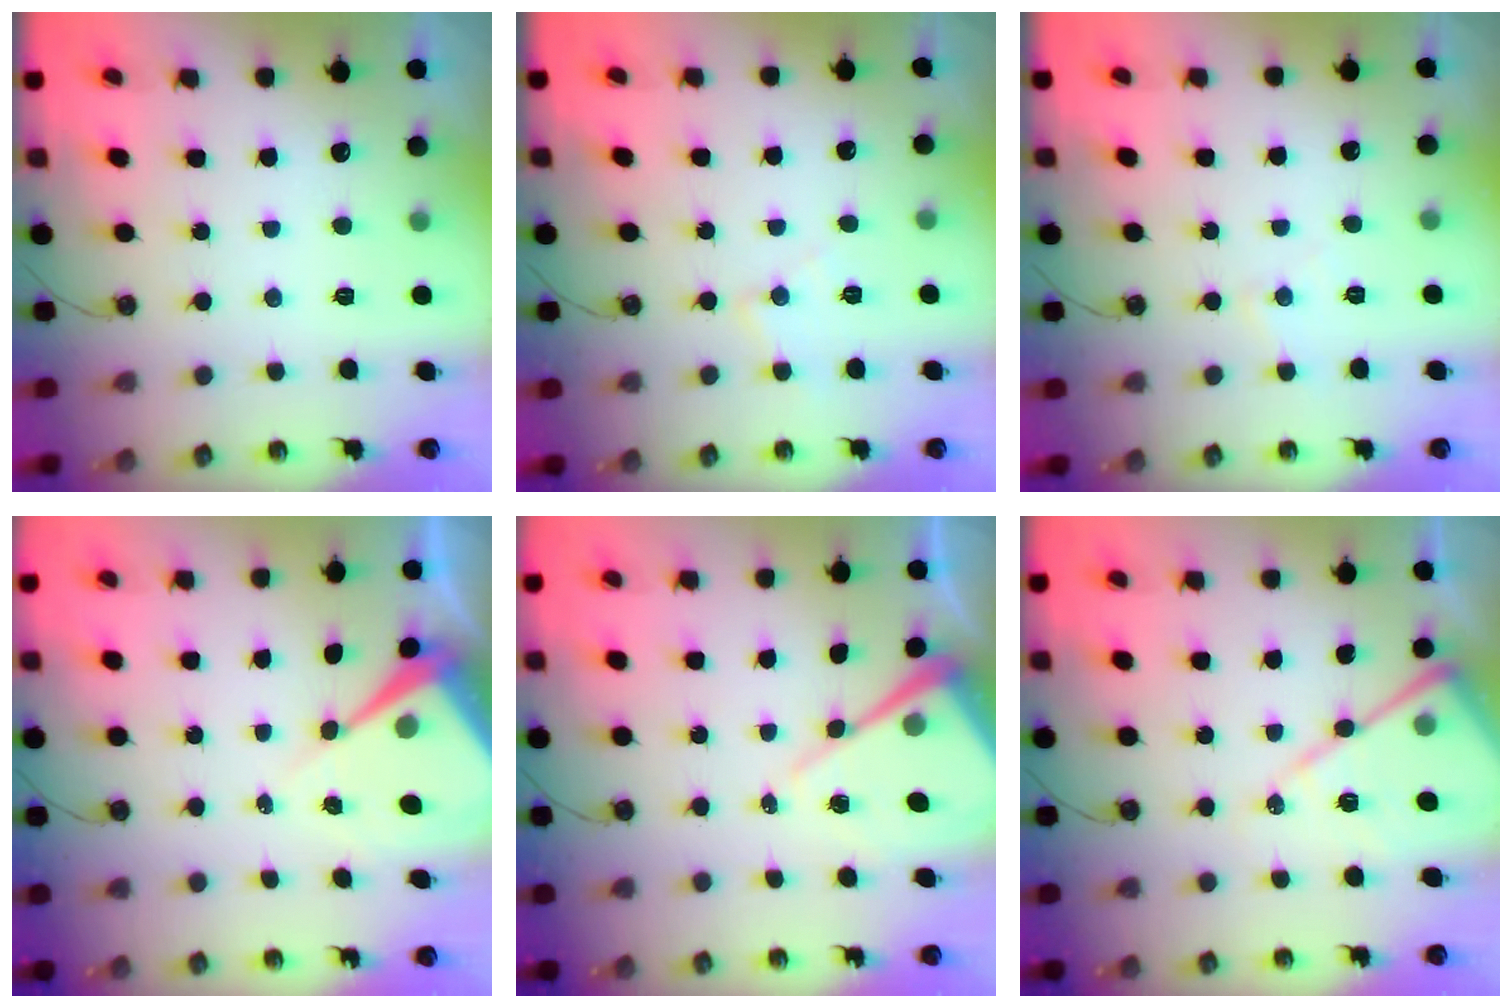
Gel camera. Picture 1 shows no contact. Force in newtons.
{"total": 6.5, "press": 6.5, "slide": 0.4}
{"total": 4.4, "press": 4.3, "slide": 0.7}
{"total": 8.3, "press": 8.2, "slide": 0.6}
{"total": 10.6, "press": 10.6, "slide": 0.9}
{"total": 13.8, "press": 13.7, "slide": 1.3}